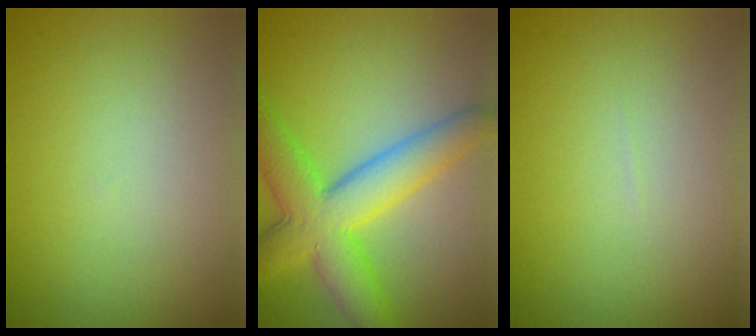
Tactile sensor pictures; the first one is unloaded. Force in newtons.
{"total": 7.9, "press": 7.9, "slide": 0.1}
{"total": 0.0}